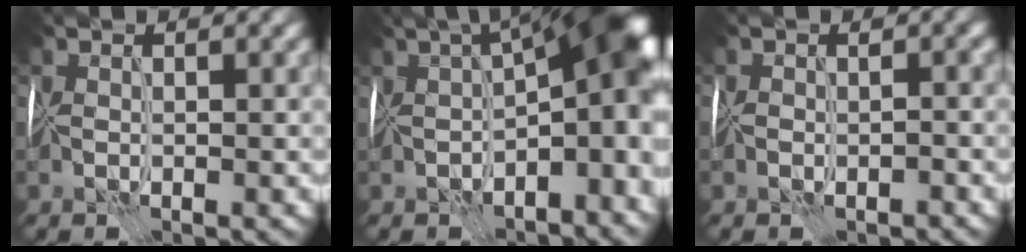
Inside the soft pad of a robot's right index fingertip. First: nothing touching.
{"total": 14.0, "force": [-1.1, 6.1, 12.6], "torque": [-0.158, 0.004, -0.003]}
{"total": 1.4, "force": [-0.8, 1.0, 0.3], "torque": [0.008, 0.008, -0.015]}